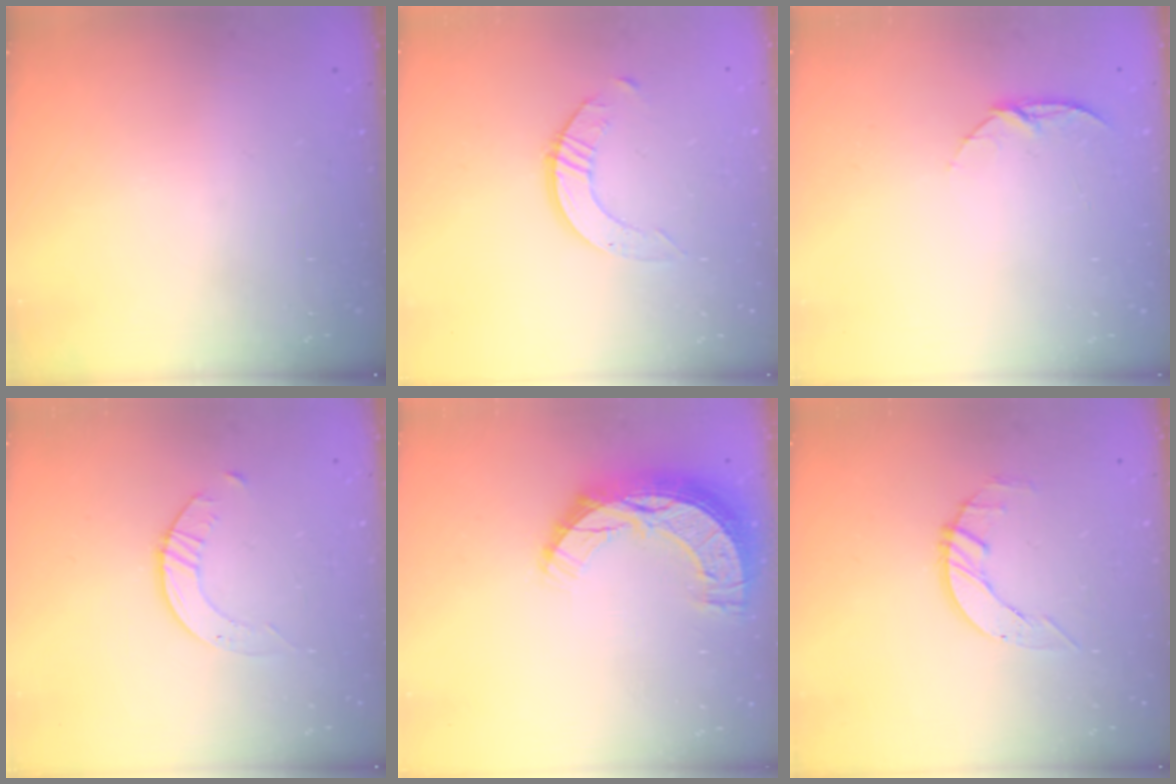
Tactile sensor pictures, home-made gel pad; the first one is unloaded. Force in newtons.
{"total": 2.5, "press": 2.5, "slide": 0.3}
{"total": 6.9, "press": 6.9, "slide": 0.8}
{"total": 2.7, "press": 2.7, "slide": 0.3}
{"total": 12.3, "press": 12.2, "slide": 0.9}
{"total": 3.3, "press": 3.3, "slide": 0.4}